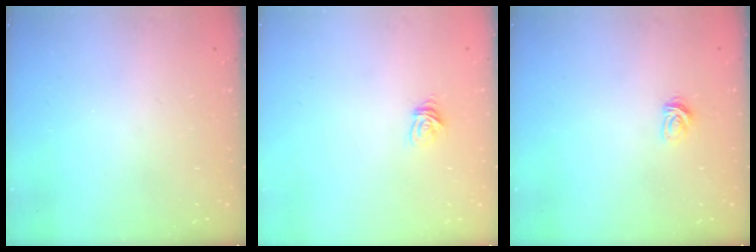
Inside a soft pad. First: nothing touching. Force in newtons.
{"total": 4.9, "press": 4.9, "slide": 0.3}
{"total": 3.3, "press": 3.3, "slide": 0.4}